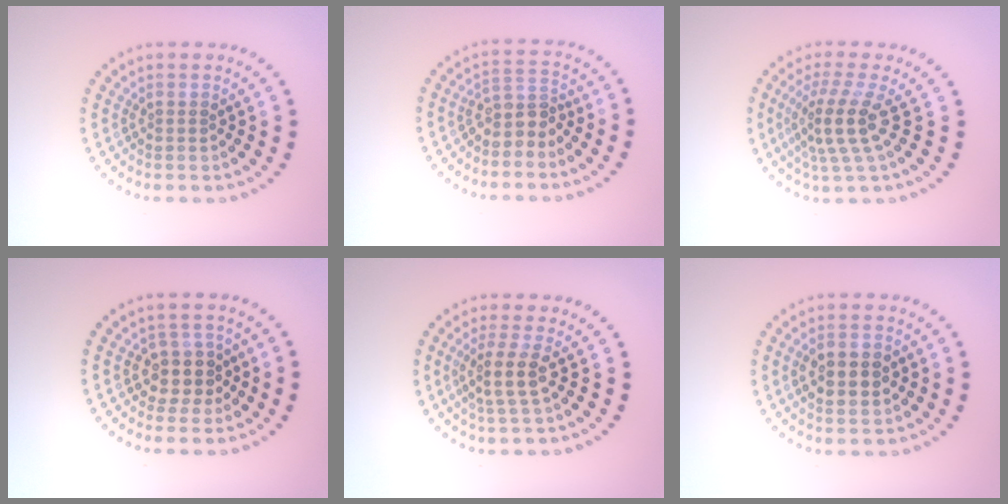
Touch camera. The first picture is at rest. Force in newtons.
{"total": 2.7, "press": 2.1, "slide": 1.7}
{"total": 4.1, "press": 2.9, "slide": 2.9}
{"total": 2.9, "press": 2.6, "slide": 1.3}
{"total": 2.7, "press": 2.3, "slide": 1.5}
{"total": 4.3, "press": 4.3, "slide": 0.4}